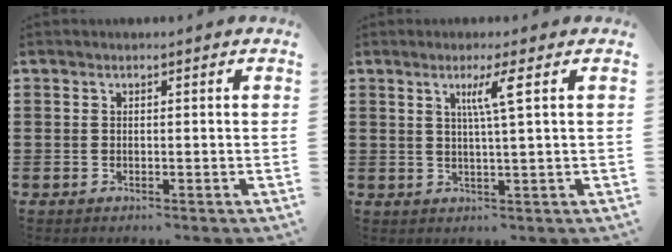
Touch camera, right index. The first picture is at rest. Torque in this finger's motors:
{"motor_torque": [0.76, 0.06, 0.35, 0.10]}